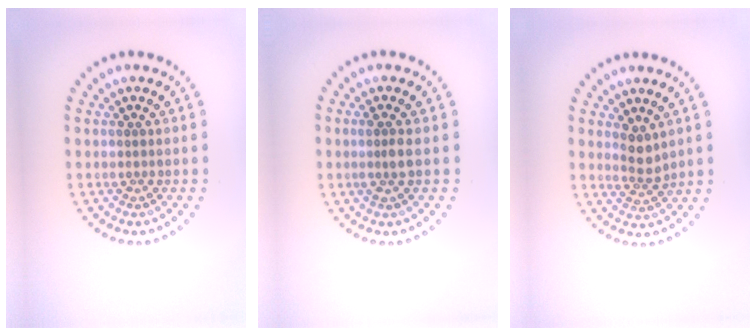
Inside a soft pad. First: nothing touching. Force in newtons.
{"total": 1.5, "press": 1.3, "slide": 0.8}
{"total": 2.1, "press": 1.6, "slide": 1.3}